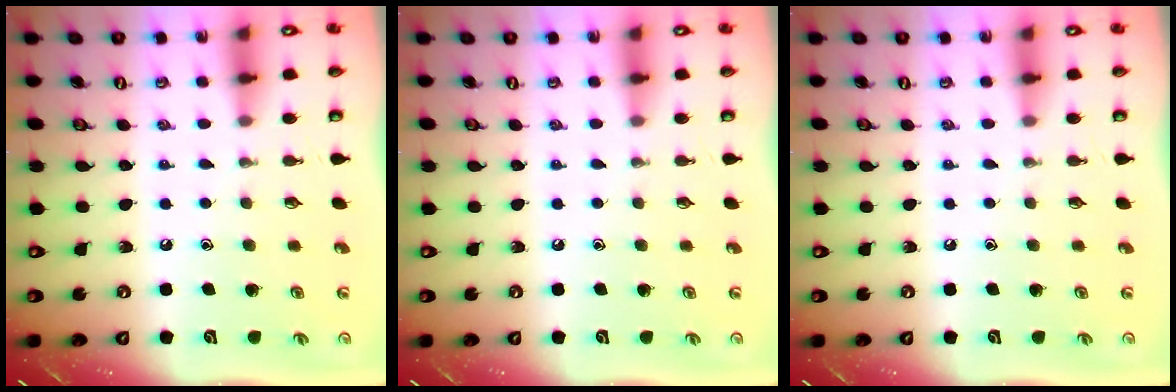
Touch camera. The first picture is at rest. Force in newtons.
{"total": 0.0}
{"total": 0.0}